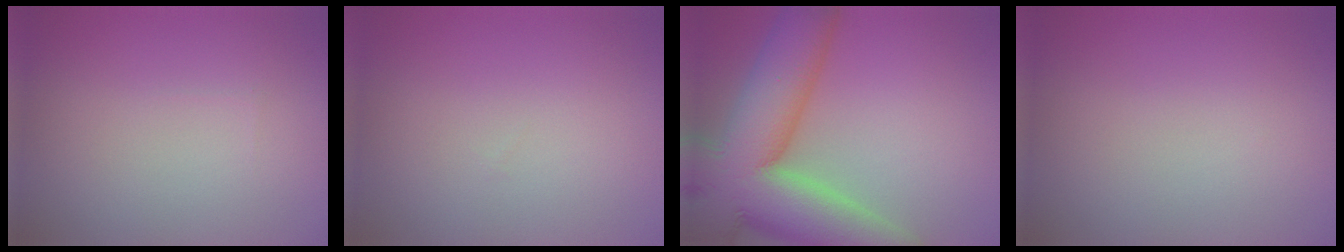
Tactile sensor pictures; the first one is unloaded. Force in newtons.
{"total": 0.0}
{"total": 15.8, "press": 15.8, "slide": 1.0}
{"total": 0.0}